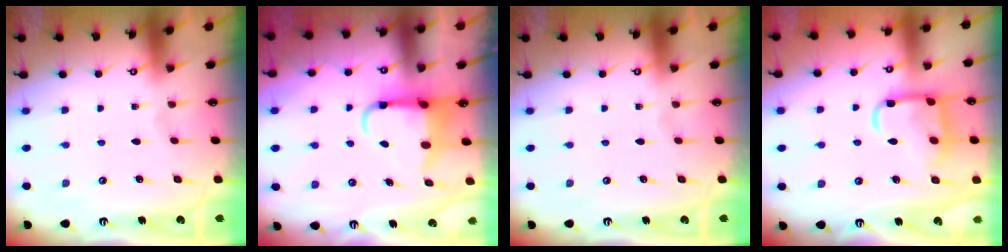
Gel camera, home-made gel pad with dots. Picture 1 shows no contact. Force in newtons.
{"total": 5.4, "press": 5.4, "slide": 0.8}
{"total": 0.0}
{"total": 13.8, "press": 13.7, "slide": 1.2}